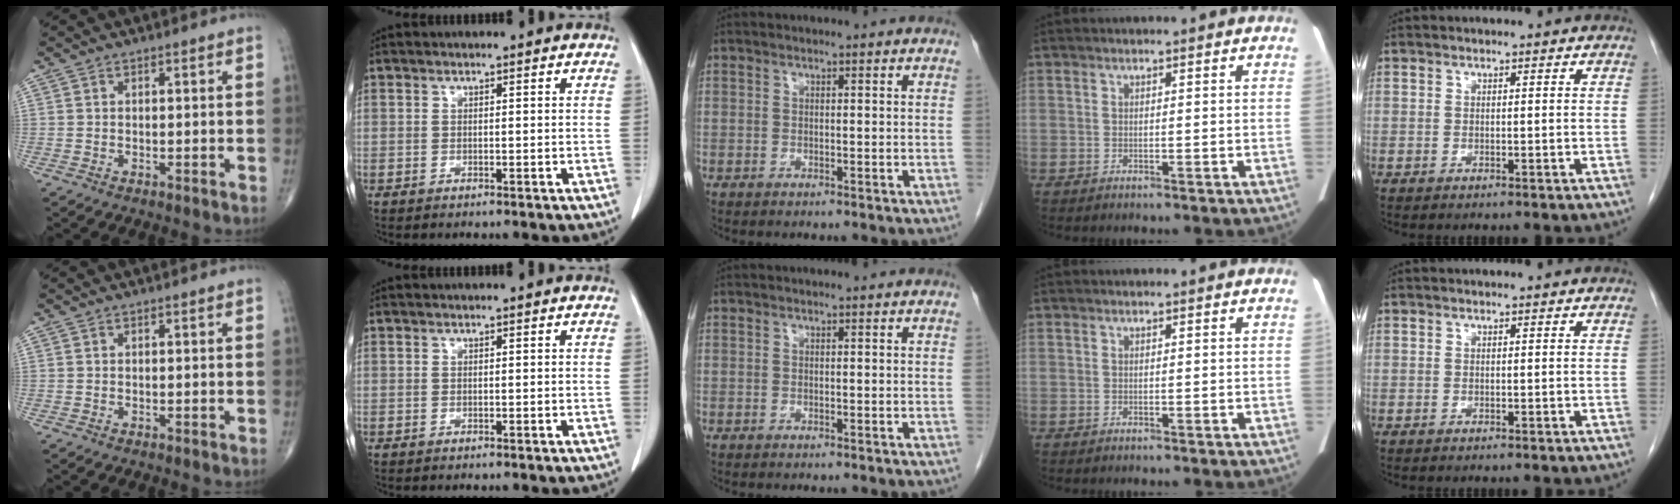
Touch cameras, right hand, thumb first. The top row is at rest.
{}